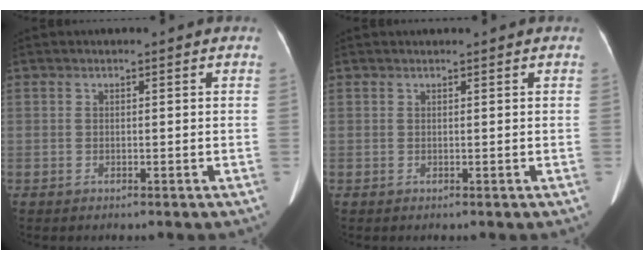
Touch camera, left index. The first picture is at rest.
{"total": 0.6, "force": [0.6, -0.1, 0.2], "torque": [-0.006, 0.011, 0.013]}